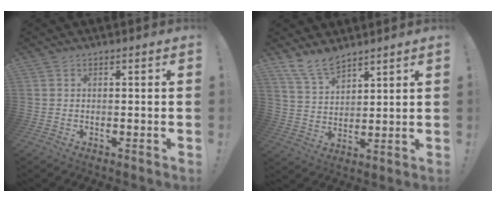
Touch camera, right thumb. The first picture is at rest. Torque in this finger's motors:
{"motor_torque": [-0.08, 0.26, 0.15, 0.07, 0.00]}